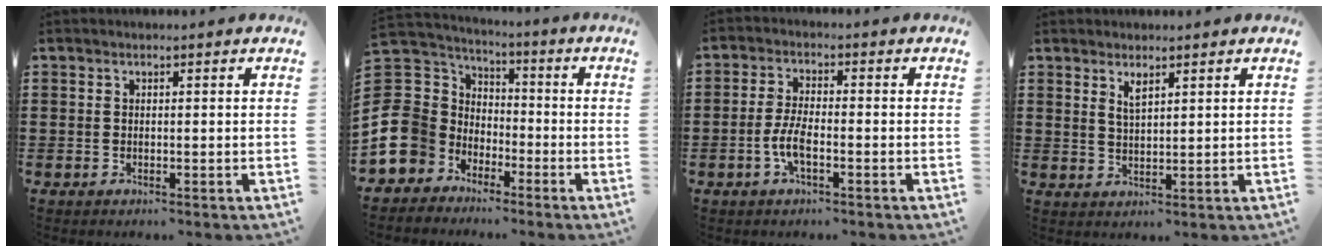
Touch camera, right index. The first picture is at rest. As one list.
[{"total": 10.5, "force": [-4.2, 9.2, 2.7], "torque": [-0.119, -0.004, -0.083]}, {"total": 4.6, "force": [-1.7, 1.5, 4.0], "torque": [-0.096, -0.002, -0.038]}, {"total": 2.4, "force": [1.7, 0.8, 1.5], "torque": [-0.031, 0.002, 0.029]}]